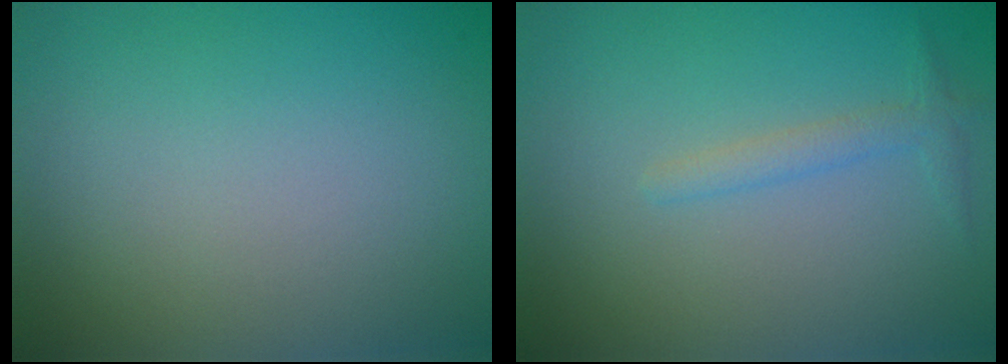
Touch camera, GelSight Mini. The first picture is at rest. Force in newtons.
{"total": 1.4, "press": 1.4, "slide": 0.0}